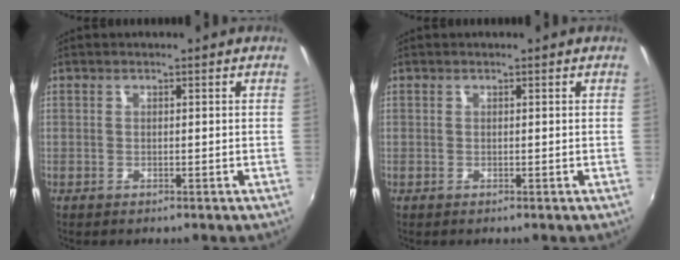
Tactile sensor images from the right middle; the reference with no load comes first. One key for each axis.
{"total": 0.0}